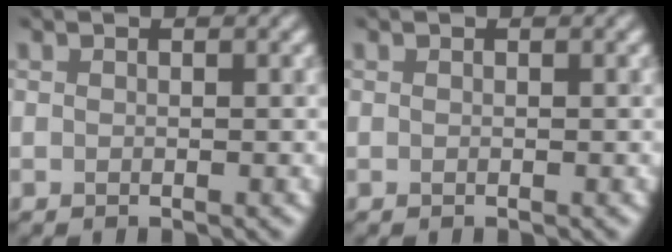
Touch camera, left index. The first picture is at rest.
{"total": 0.0}